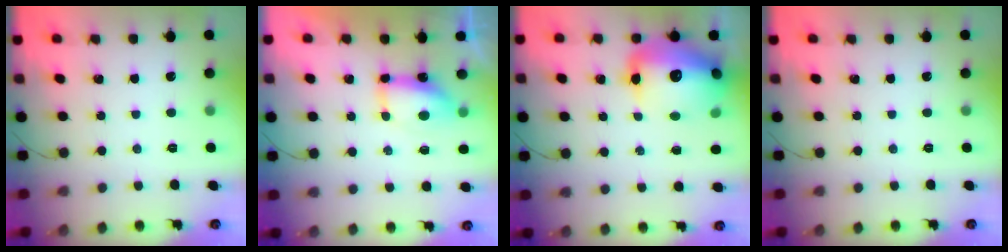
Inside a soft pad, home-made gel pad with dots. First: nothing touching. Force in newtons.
{"total": 7.5, "press": 7.5, "slide": 0.5}
{"total": 19.9, "press": 19.3, "slide": 4.8}
{"total": 0.0}